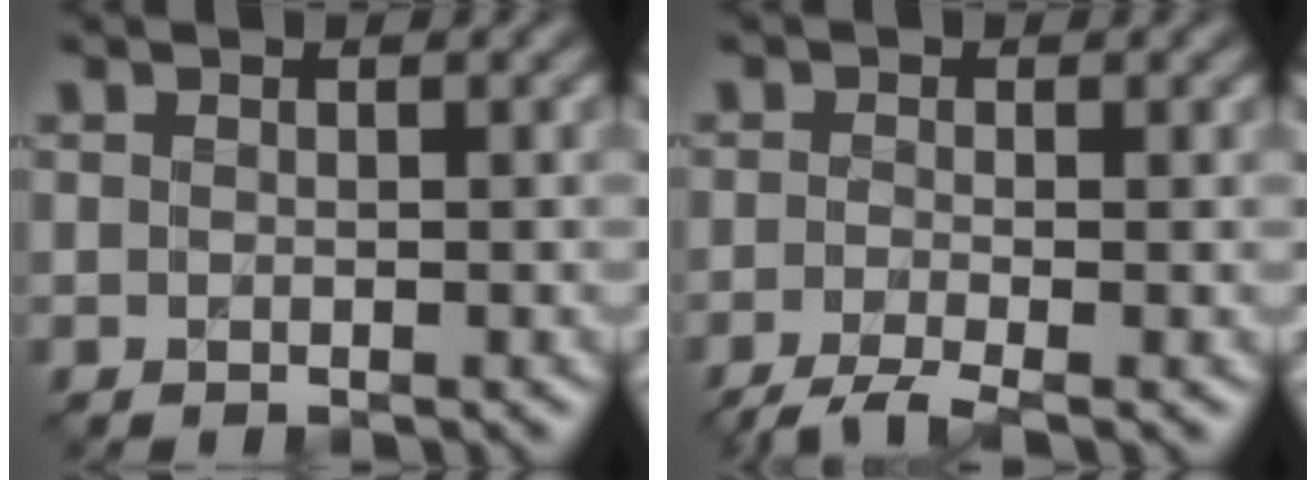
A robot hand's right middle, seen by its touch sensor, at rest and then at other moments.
{"total": 2.7, "force": [-1.8, 0.6, 1.9], "torque": [-0.037, -0.002, -0.045]}